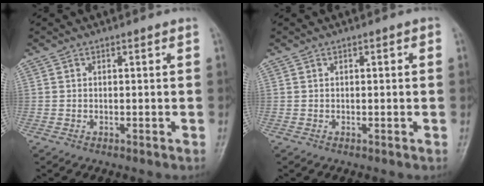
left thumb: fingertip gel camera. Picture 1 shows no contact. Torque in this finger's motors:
{"motor_torque": [-0.16, 0.02, -0.19, 0.09, 0.04]}